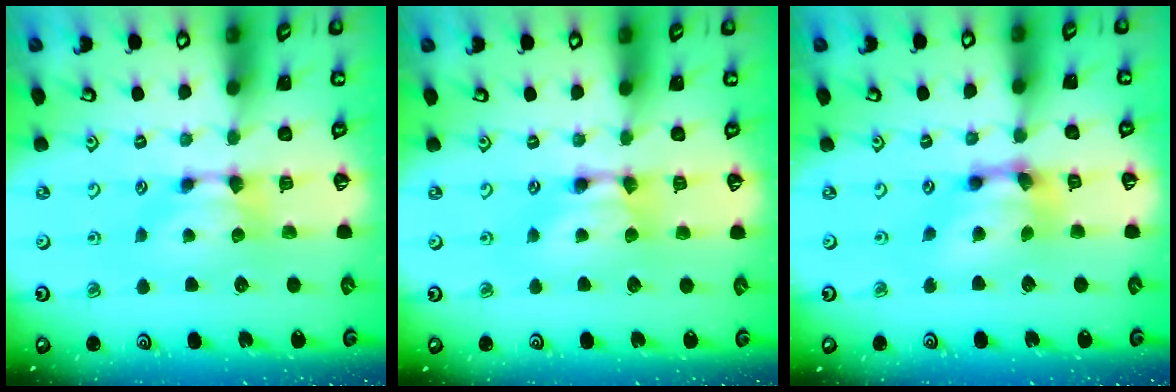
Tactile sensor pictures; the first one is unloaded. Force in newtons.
{"total": 1.9, "press": 1.9, "slide": 0.1}
{"total": 5.5, "press": 5.0, "slide": 2.3}